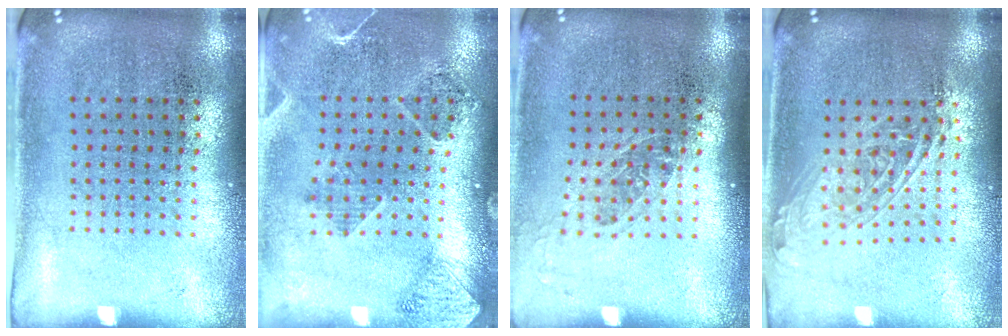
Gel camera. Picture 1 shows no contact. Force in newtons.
{"total": 1.5, "press": 1.4, "slide": 0.5}
{"total": 1.2, "press": 1.0, "slide": 0.7}
{"total": 1.7, "press": 1.4, "slide": 0.9}